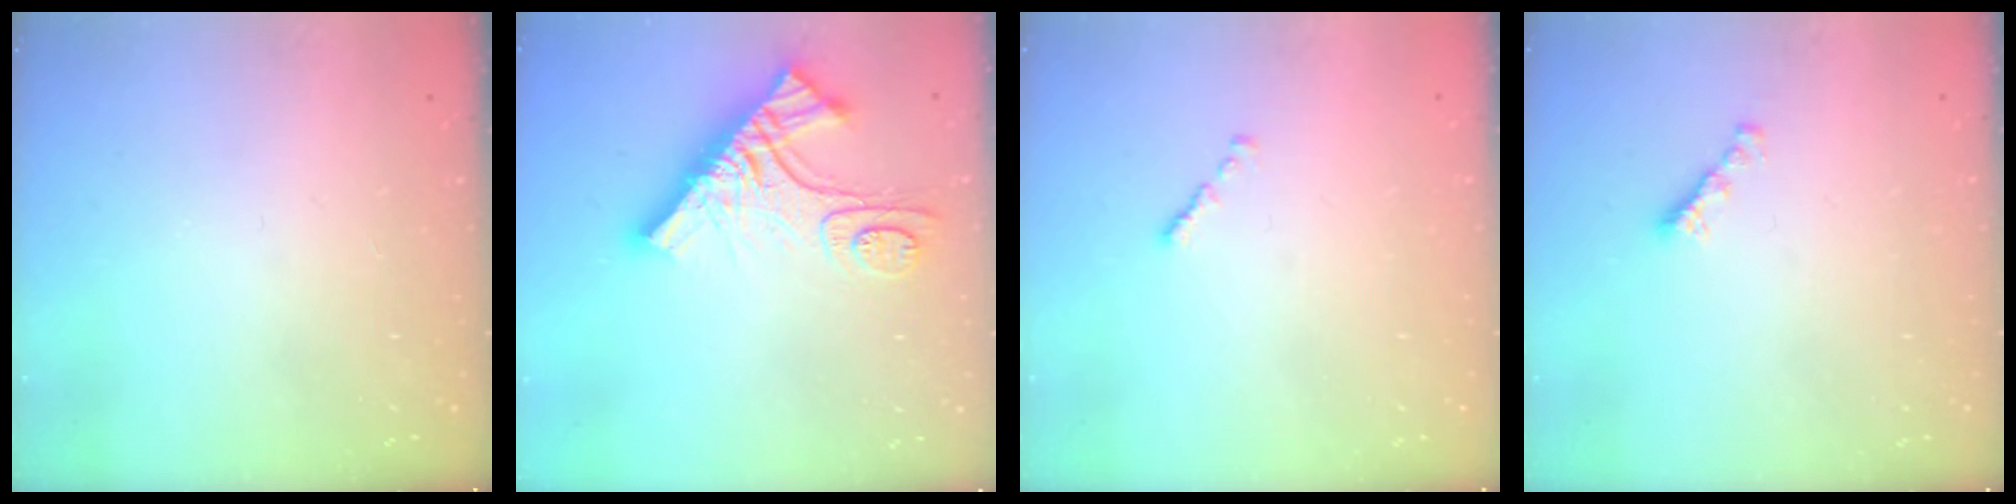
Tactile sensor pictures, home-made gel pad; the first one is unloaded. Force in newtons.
{"total": 14.2, "press": 14.1, "slide": 1.5}
{"total": 0.7, "press": 0.6, "slide": 0.4}
{"total": 2.2, "press": 2.1, "slide": 0.5}